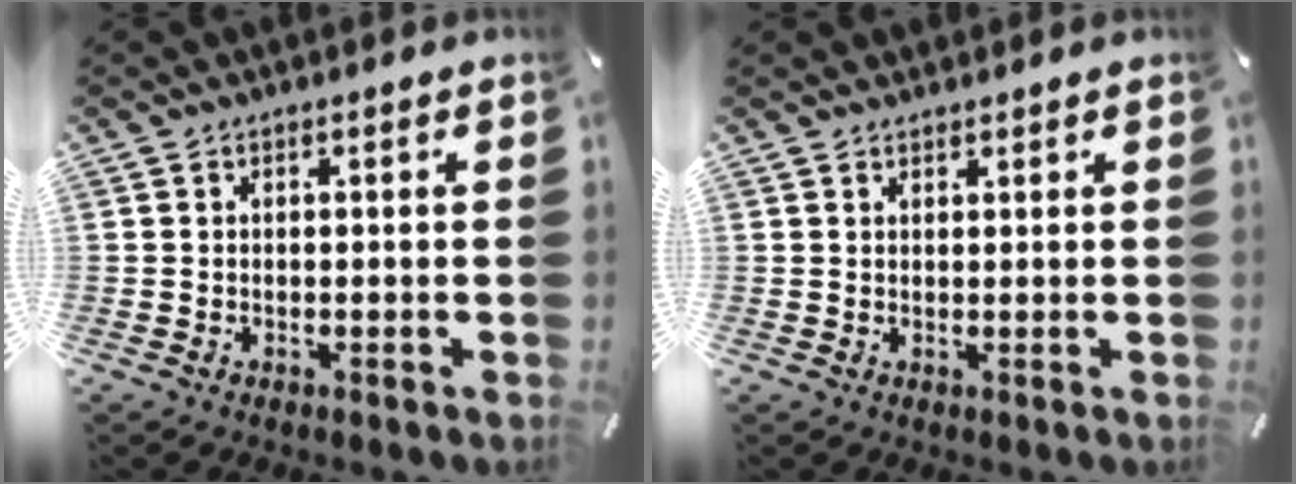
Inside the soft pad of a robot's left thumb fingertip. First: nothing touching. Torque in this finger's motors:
{"motor_torque": [-0.62, -0.10, 0.07, 0.01, -0.04]}